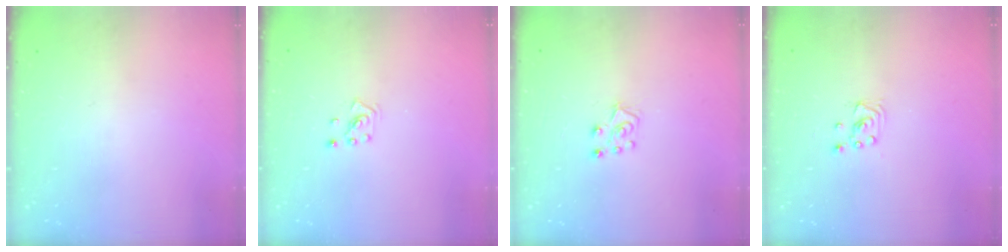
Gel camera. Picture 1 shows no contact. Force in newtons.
{"total": 2.1, "press": 2.0, "slide": 0.3}
{"total": 6.8, "press": 6.8, "slide": 0.4}
{"total": 2.1, "press": 2.1, "slide": 0.2}